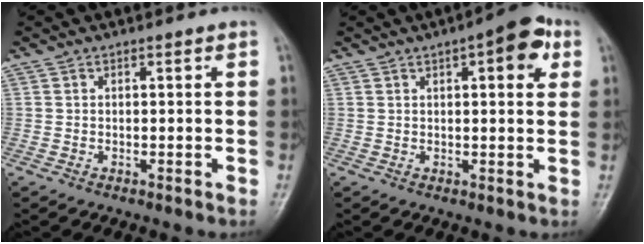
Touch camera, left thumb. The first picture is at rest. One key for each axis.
{"total": 8.1, "fx": 3.4, "fy": 2.9, "fz": 6.8, "tx": -0.068, "ty": 0.001, "tz": 0.037}